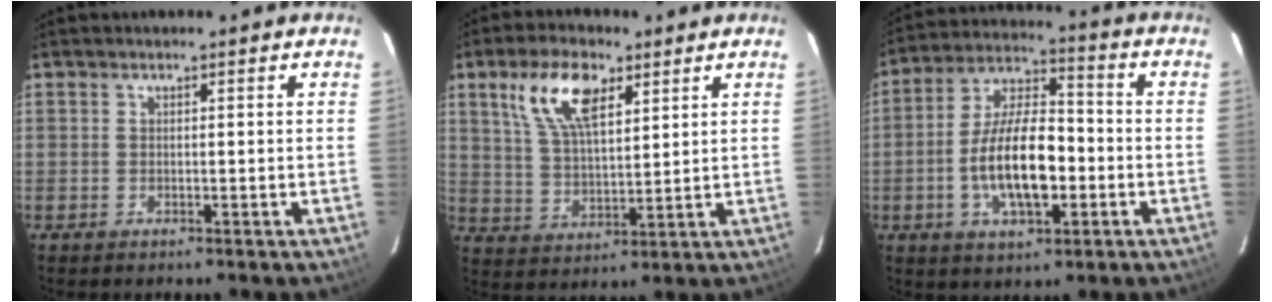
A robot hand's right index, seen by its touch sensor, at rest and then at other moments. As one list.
[{"total": 11.0, "force": [5.6, 4.9, 8.0], "torque": [-0.157, 0.019, 0.111]}, {"total": 14.2, "force": [-3.4, 6.0, 12.5], "torque": [-0.240, 0.009, -0.060]}]